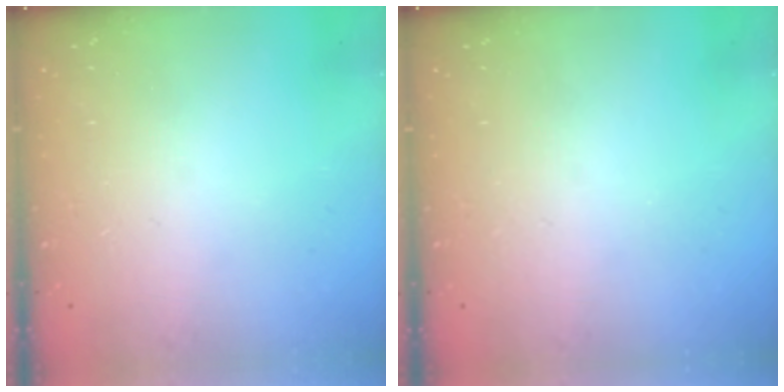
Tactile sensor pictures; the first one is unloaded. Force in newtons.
{"total": 0.0}